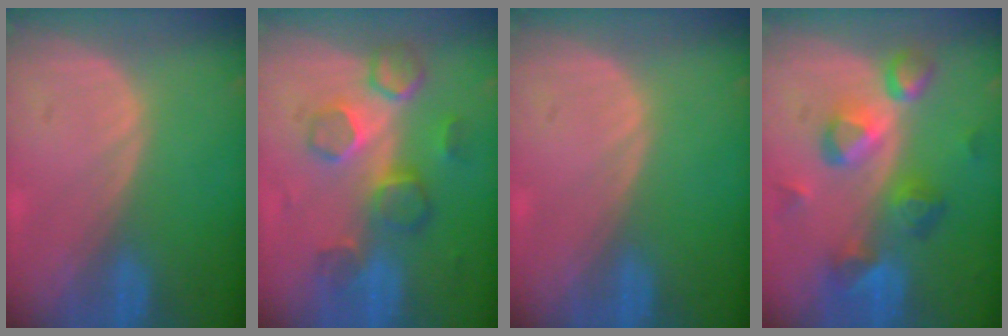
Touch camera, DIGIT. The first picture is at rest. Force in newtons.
{"total": 8.6, "press": 7.7, "slide": 3.9}
{"total": 0.0}
{"total": 9.4, "press": 8.1, "slide": 4.6}